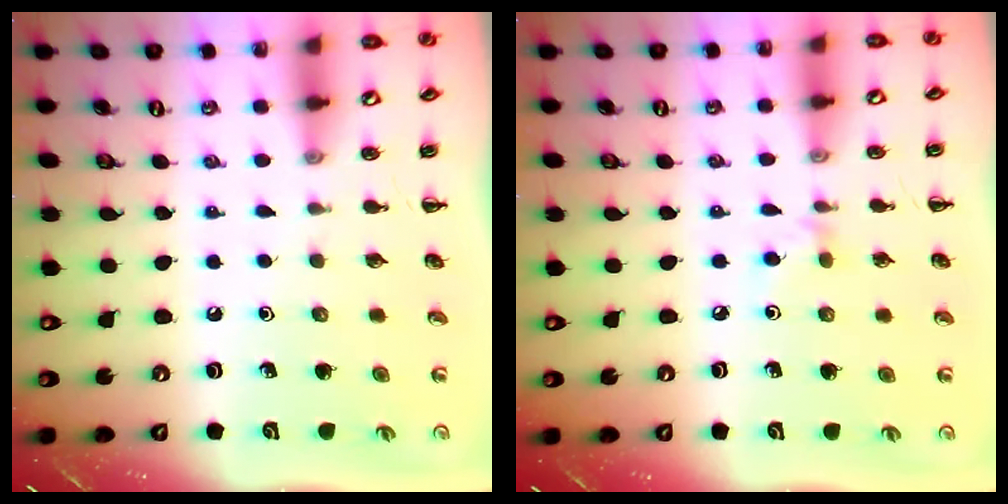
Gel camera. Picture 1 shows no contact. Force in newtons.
{"total": 4.8, "press": 4.6, "slide": 1.4}